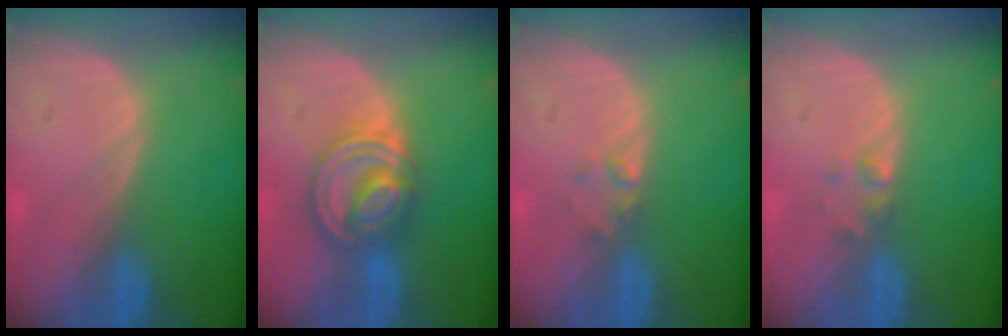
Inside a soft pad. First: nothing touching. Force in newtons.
{"total": 7.9, "press": 6.9, "slide": 3.9}
{"total": 1.4, "press": 1.3, "slide": 0.2}
{"total": 1.4, "press": 1.3, "slide": 0.2}